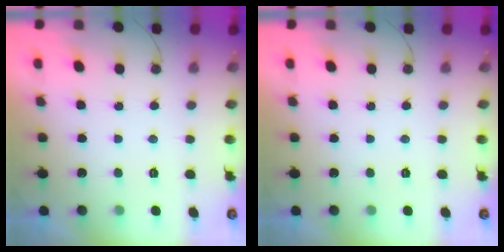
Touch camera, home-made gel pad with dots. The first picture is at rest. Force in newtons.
{"total": 0.0}